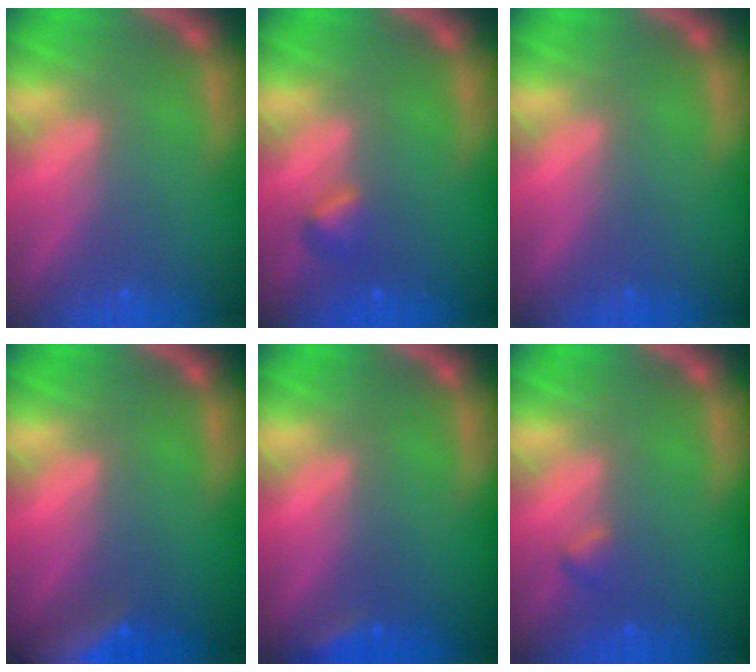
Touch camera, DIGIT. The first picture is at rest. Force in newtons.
{"total": 1.4}
{"total": 0.0}
{"total": 8.0}
{"total": 1.9}
{"total": 0.9}